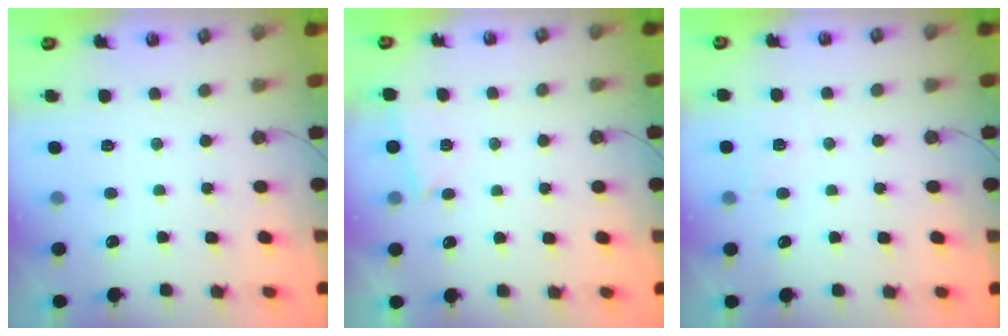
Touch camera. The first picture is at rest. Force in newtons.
{"total": 2.6, "press": 2.5, "slide": 0.3}
{"total": 4.8, "press": 4.7, "slide": 0.6}